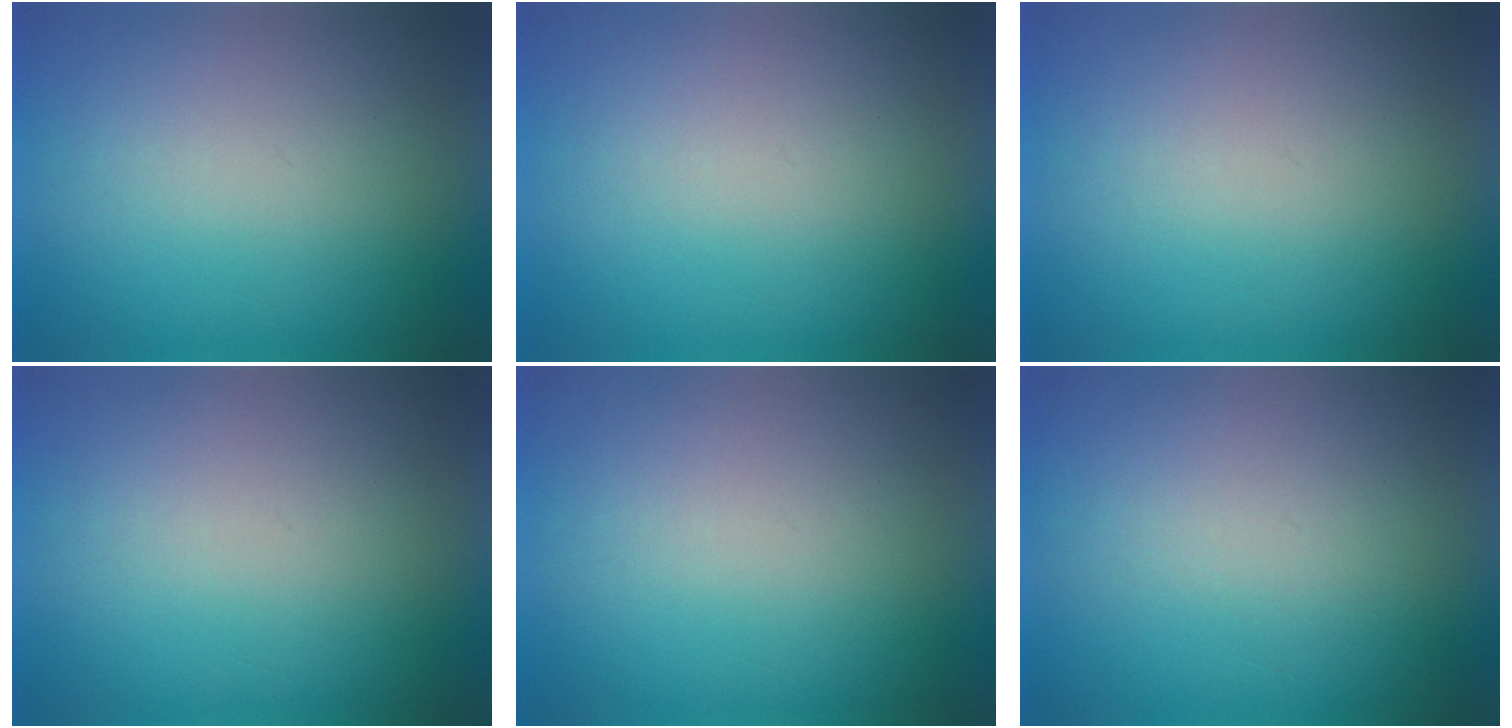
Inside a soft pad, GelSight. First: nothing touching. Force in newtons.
{"total": 1.8}
{"total": 1.0}
{"total": 1.2}
{"total": 1.1}
{"total": 4.3}